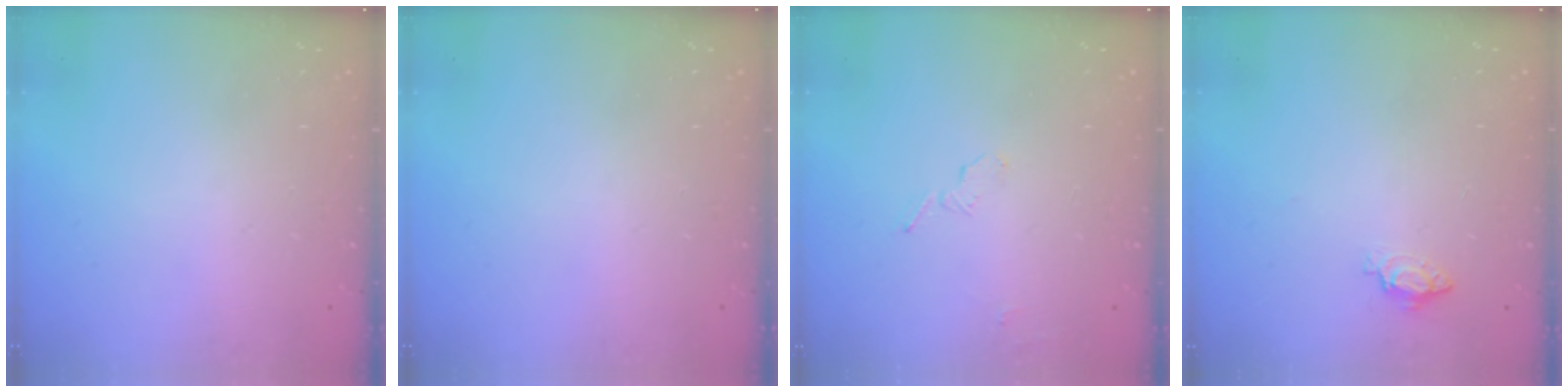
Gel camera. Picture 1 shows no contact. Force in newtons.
{"total": 0.0}
{"total": 5.3, "press": 5.1, "slide": 1.7}
{"total": 4.4, "press": 4.3, "slide": 0.5}